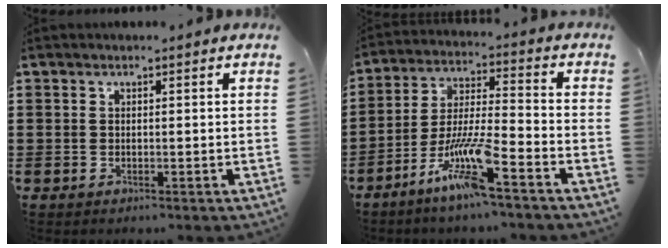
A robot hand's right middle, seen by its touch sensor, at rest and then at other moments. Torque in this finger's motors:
{"motor_torque": [1.66, -0.48, 0.69, 0.21]}